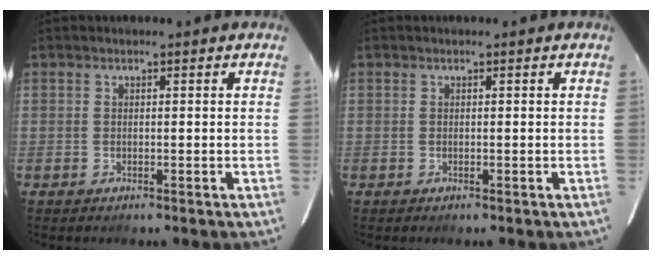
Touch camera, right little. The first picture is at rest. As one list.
[{"total": 0.0}]